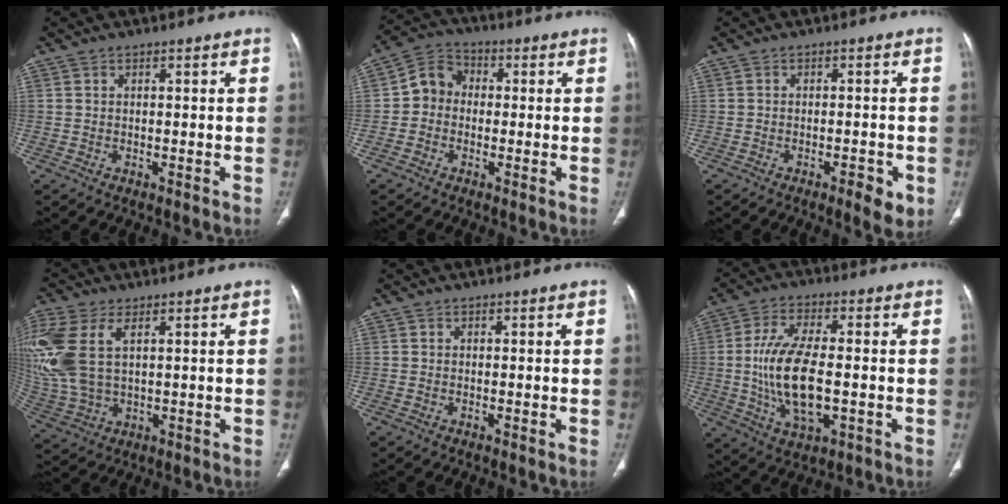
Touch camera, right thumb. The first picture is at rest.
{"total": 6.4, "force": [-0.6, 5.6, 3.0], "torque": [-0.031, 0.023, -0.027]}
{"total": 4.4, "force": [-2.0, 1.6, 3.6], "torque": [-0.039, 0.002, -0.024]}
{"total": 16.2, "force": [4.7, 9.2, 12.5], "torque": [-0.321, -0.002, 0.097]}
{"total": 0.0}
{"total": 14.0, "force": [-1.2, 6.2, 12.5], "torque": [-0.243, 0.001, -0.019]}